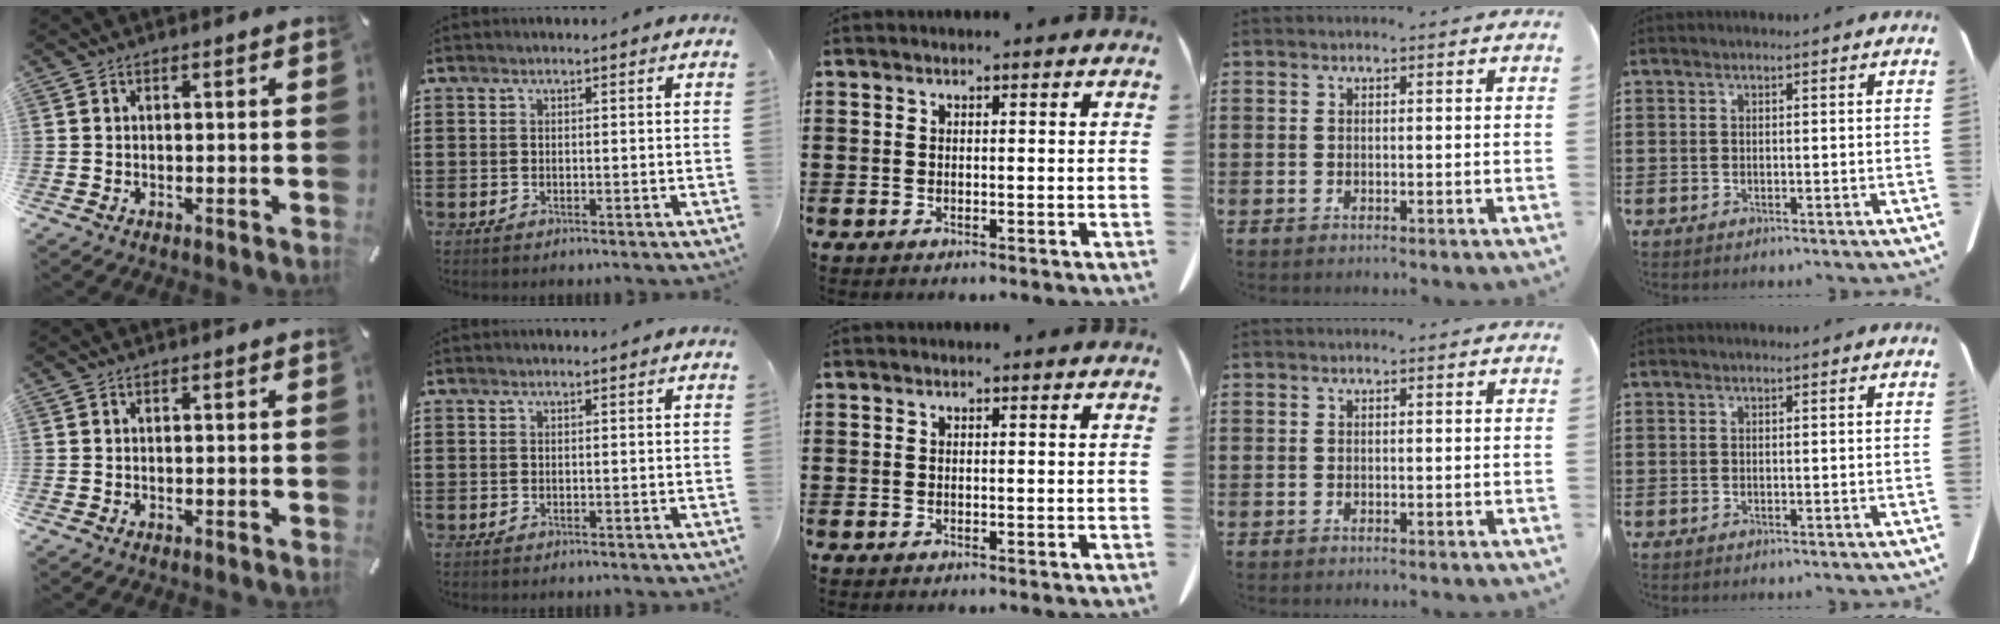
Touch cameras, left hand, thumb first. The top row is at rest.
{}